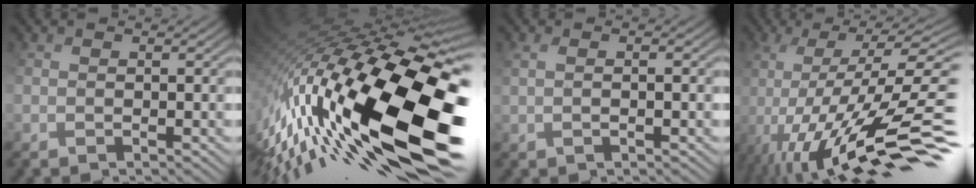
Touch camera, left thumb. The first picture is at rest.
{"total": 19.7, "force": [-3.8, 7.9, 17.6], "torque": [-0.366, -0.041, -0.057]}
{"total": 1.1, "force": [0.7, 0.1, 0.9], "torque": [-0.014, 0.012, 0.011]}
{"total": 16.2, "force": [-7.3, 4.0, 13.9], "torque": [-0.224, 0.024, -0.126]}